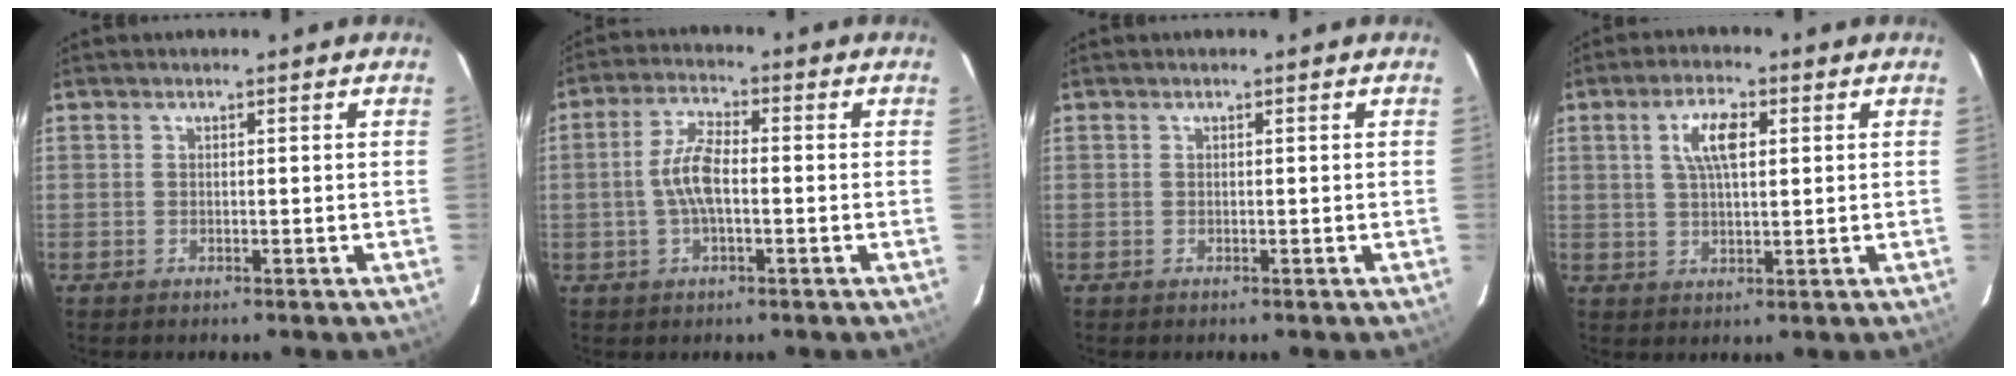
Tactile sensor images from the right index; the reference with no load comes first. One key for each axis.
{"total": 6.5, "fx": -1.0, "fy": 2.4, "fz": 6.0, "tx": -0.124, "ty": 0.010, "tz": -0.020}
{"total": 0.0}
{"total": 6.3, "fx": 1.9, "fy": 2.4, "fz": 5.5, "tx": -0.102, "ty": 0.011, "tz": 0.036}